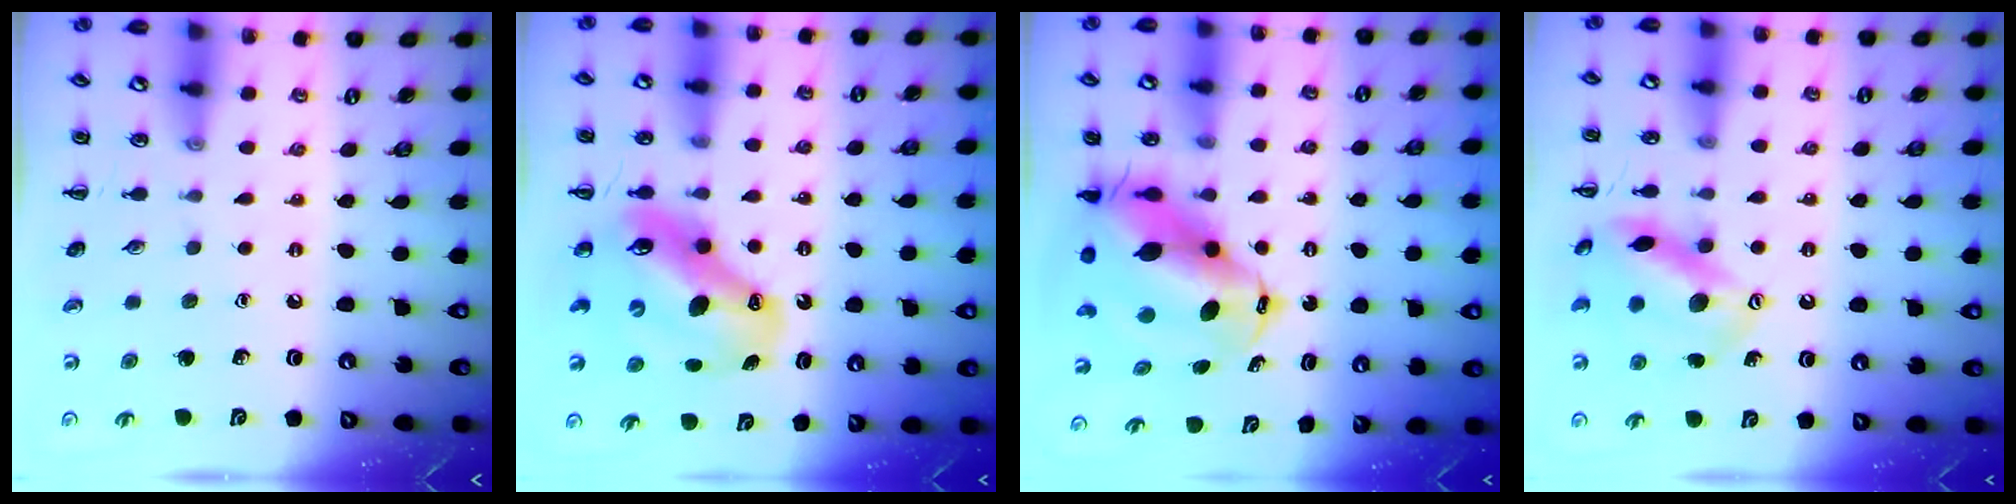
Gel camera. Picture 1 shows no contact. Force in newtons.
{"total": 12.9, "press": 12.4, "slide": 3.8}
{"total": 12.7, "press": 12.3, "slide": 3.4}
{"total": 14.8, "press": 14.7, "slide": 0.8}